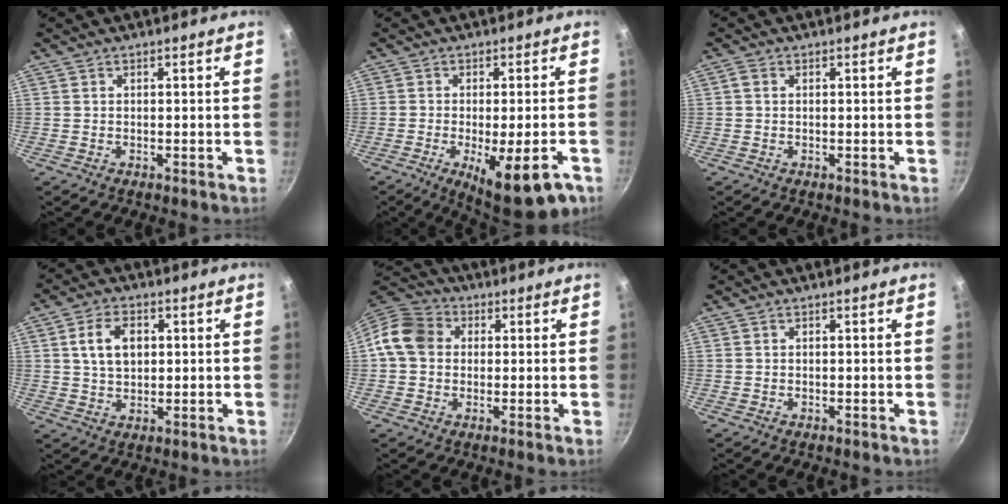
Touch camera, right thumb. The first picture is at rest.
{"total": 13.4, "force": [-6.2, 3.9, 11.2], "torque": [-0.137, -0.001, -0.080]}
{"total": 1.1, "force": [0.2, 0.7, 0.8], "torque": [-0.015, 0.003, 0.002]}
{"total": 7.6, "force": [1.7, 5.0, 5.6], "torque": [-0.084, 0.003, 0.029]}
{"total": 9.1, "force": [0.8, 7.7, 4.8], "torque": [-0.061, 0.020, -0.005]}
{"total": 0.0}